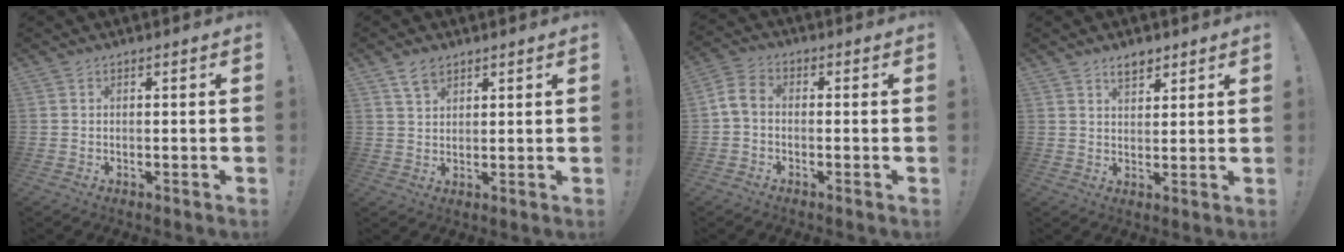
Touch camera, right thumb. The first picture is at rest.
{"total": 4.7, "force": [3.2, 2.6, 2.1], "torque": [-0.036, -0.009, 0.060]}
{"total": 4.3, "force": [-0.3, 2.6, 3.4], "torque": [-0.071, 0.009, -0.004]}
{"total": 4.7, "force": [3.4, 2.5, 2.1], "torque": [-0.026, -0.013, 0.059]}